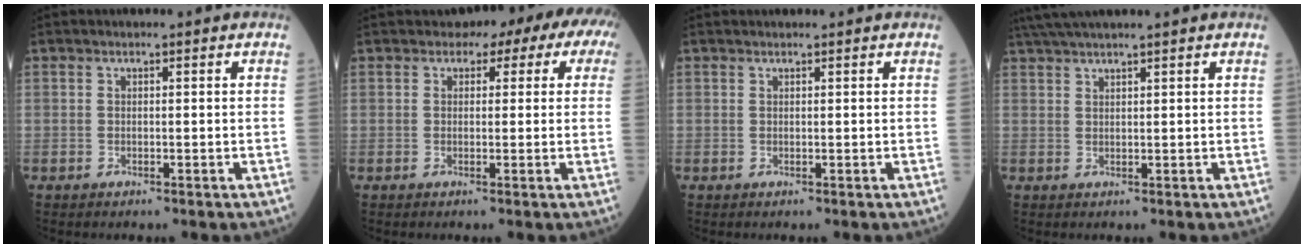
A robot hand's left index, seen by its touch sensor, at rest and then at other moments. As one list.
[{"total": 6.2, "force": [4.1, 3.4, 3.2], "torque": [-0.034, 0.019, 0.027]}, {"total": 0.7, "force": [0.7, 0.0, 0.2], "torque": [-0.005, 0.014, 0.016]}, {"total": 5.3, "force": [4.5, -1.0, 2.7], "torque": [-0.049, 0.030, 0.085]}]